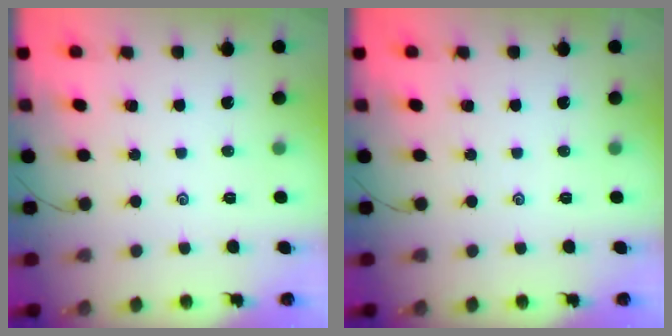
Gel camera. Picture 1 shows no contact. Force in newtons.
{"total": 0.0}